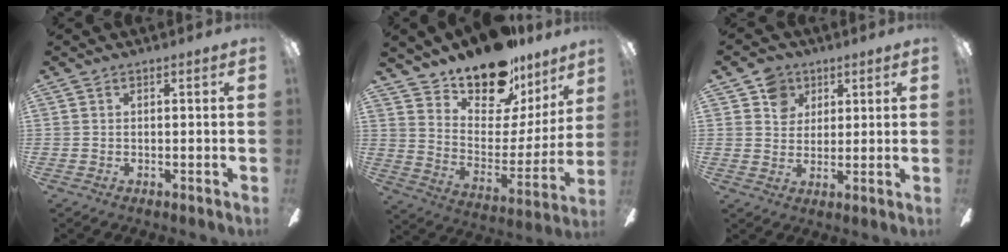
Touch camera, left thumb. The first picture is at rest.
{"total": 17.7, "force": [14.3, 7.9, 6.7], "torque": [-0.113, -0.111, 0.253]}
{"total": 6.5, "force": [3.6, 5.3, 1.5], "torque": [-0.029, 0.002, 0.065]}